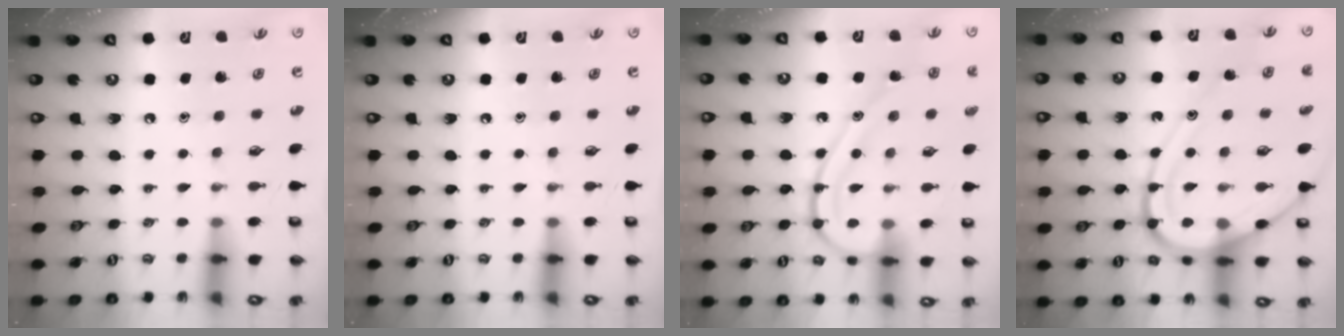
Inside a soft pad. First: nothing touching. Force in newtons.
{"total": 0.0}
{"total": 13.7, "press": 13.7, "slide": 0.0}
{"total": 15.4, "press": 15.4, "slide": 1.5}